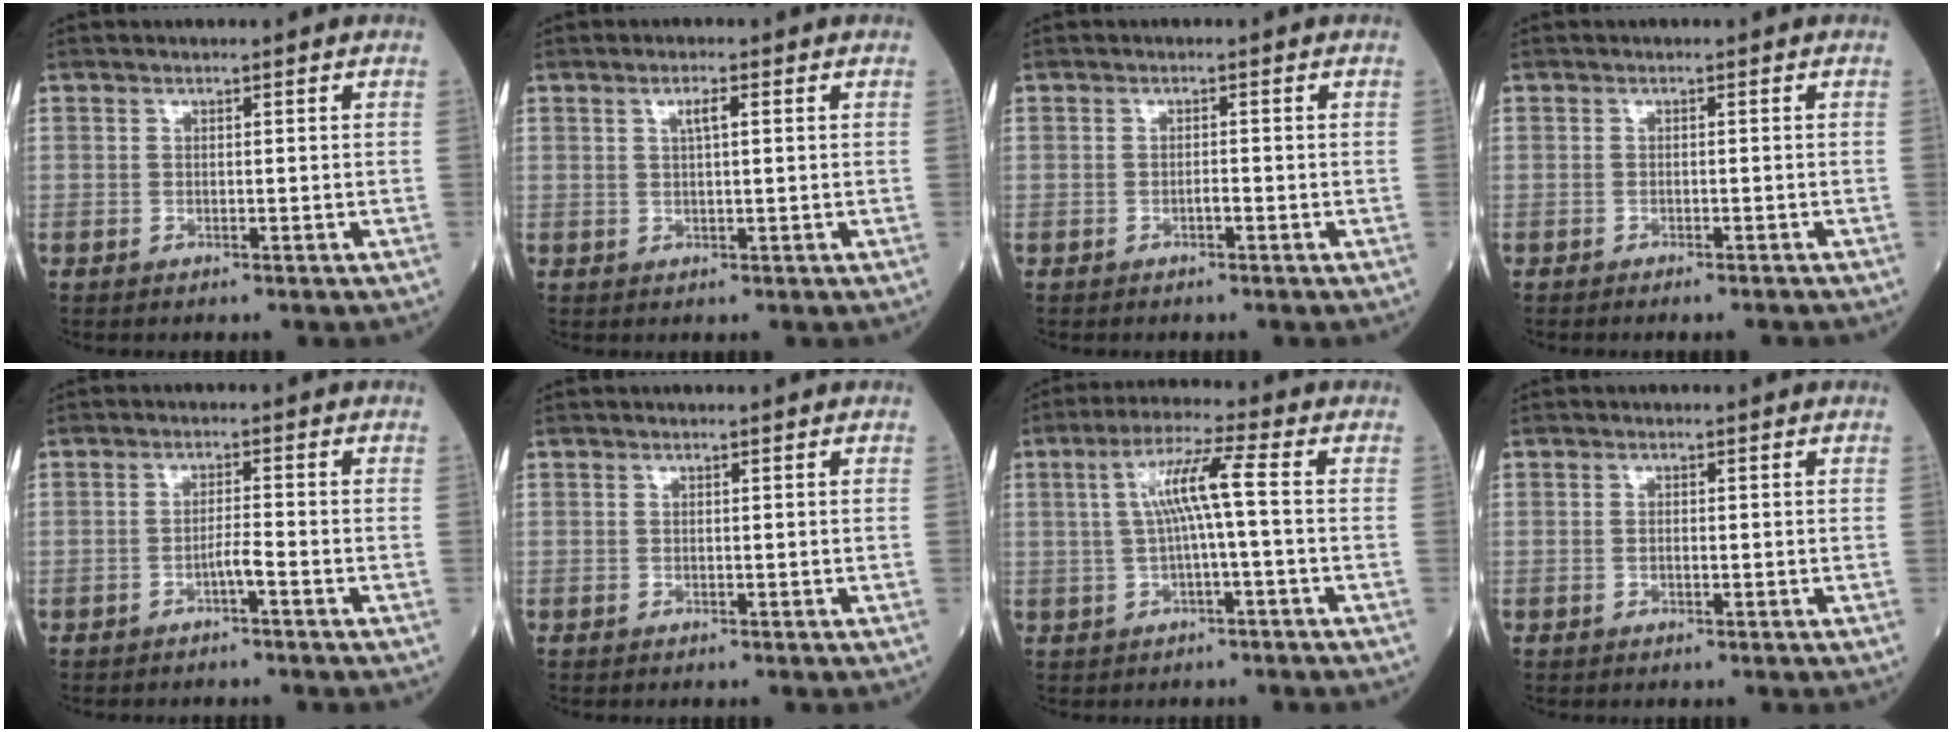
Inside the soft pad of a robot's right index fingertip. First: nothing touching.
{"total": 2.2, "force": [0.8, 0.3, 2.0], "torque": [-0.038, 0.003, 0.014]}
{"total": 0.8, "force": [-0.5, 0.1, 0.7], "torque": [-0.012, 0.002, -0.010]}
{"total": 2.9, "force": [-2.6, 0.3, 1.2], "torque": [-0.009, -0.003, -0.033]}
{"total": 2.0, "force": [-1.3, -0.2, 1.5], "torque": [-0.026, 0.001, -0.024]}
{"total": 0.0}
{"total": 7.2, "force": [0.4, -0.2, 7.2], "torque": [-0.135, 0.018, 0.006]}
{"total": 0.9, "force": [-0.2, 0.3, 0.8], "torque": [-0.018, 0.000, -0.003]}